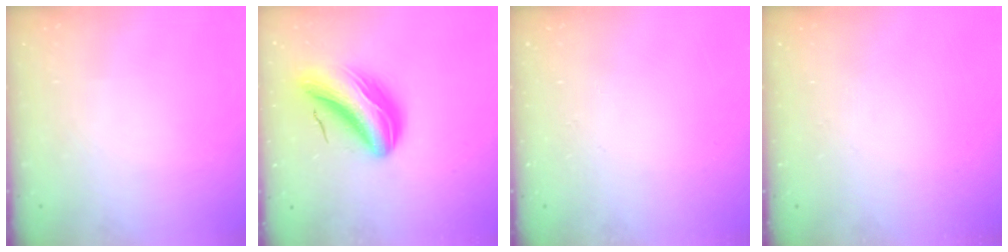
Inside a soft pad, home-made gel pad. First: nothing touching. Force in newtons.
{"total": 9.7, "press": 9.3, "slide": 2.7}
{"total": 0.0}
{"total": 0.0}